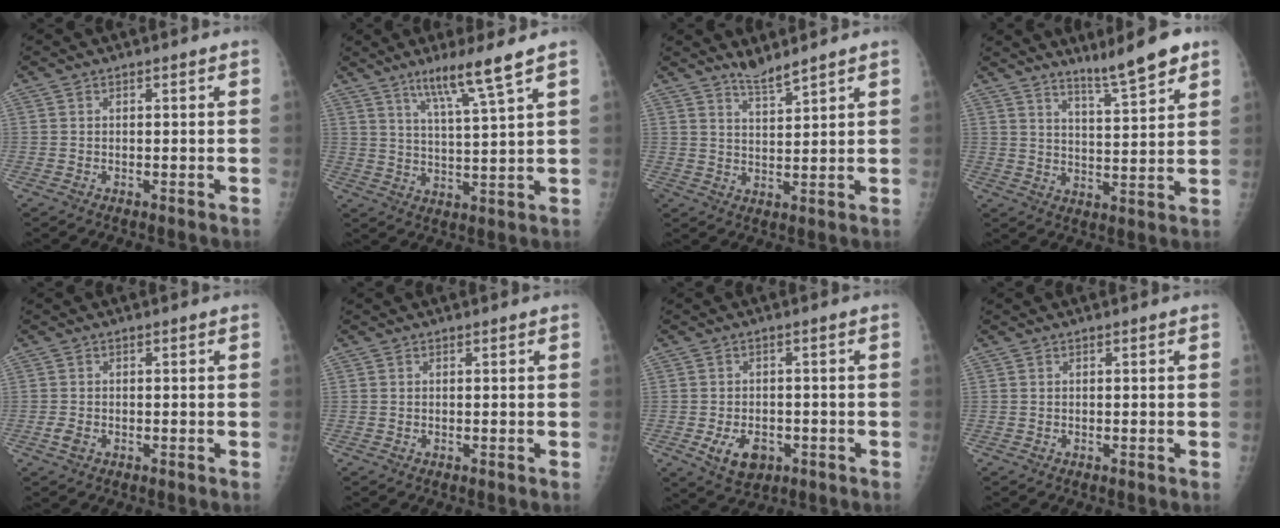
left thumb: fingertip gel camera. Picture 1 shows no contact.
{"total": 8.9, "force": [5.8, -0.3, 6.7], "torque": [-0.118, -0.034, 0.108]}
{"total": 3.8, "force": [3.6, 0.2, 1.4], "torque": [-0.020, -0.032, 0.070]}
{"total": 8.8, "force": [6.8, 0.8, 5.6], "torque": [-0.082, -0.049, 0.115]}
{"total": 1.7, "force": [-0.6, 1.2, 1.0], "torque": [-0.020, 0.000, -0.013]}
{"total": 0.0}
{"total": 6.4, "force": [-2.4, 4.3, 4.1], "torque": [-0.058, 0.007, -0.030]}
{"total": 0.0}